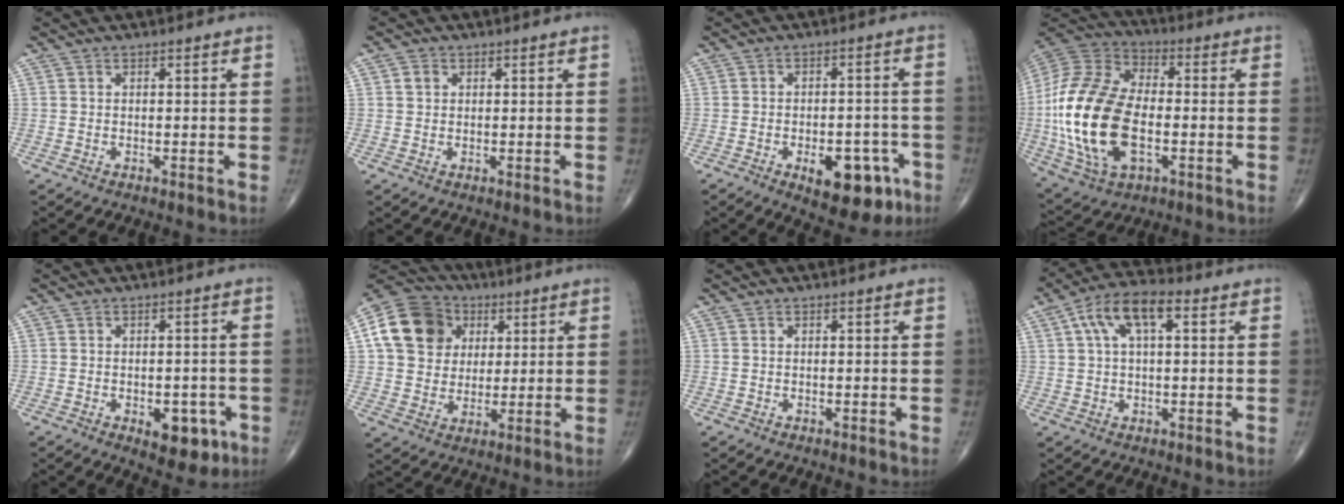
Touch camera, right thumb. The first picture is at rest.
{"total": 1.5, "force": [0.5, 1.3, 0.6], "torque": [-0.004, -0.001, 0.006]}
{"total": 11.2, "force": [-5.0, 5.8, 8.2], "torque": [-0.081, 0.025, -0.057]}
{"total": 25.0, "force": [-3.3, 13.8, 20.5], "torque": [-0.435, 0.003, -0.056]}
{"total": 6.8, "force": [-2.7, 3.8, 5.0], "torque": [-0.039, 0.009, -0.025]}
{"total": 13.8, "force": [4.1, 11.0, 7.2], "torque": [-0.119, 0.004, 0.064]}
{"total": 0.0}
{"total": 9.8, "force": [3.1, 4.5, 8.2], "torque": [-0.156, 0.029, 0.048]}